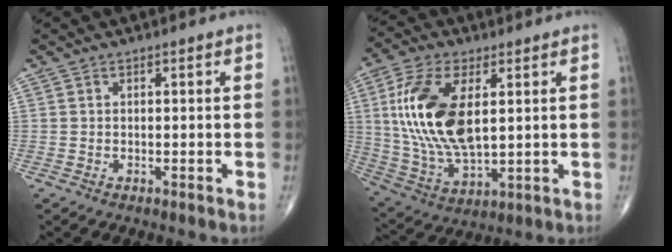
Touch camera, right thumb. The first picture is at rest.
{"total": 17.9, "force": [3.5, 8.7, 15.2], "torque": [-0.310, -0.014, 0.072]}